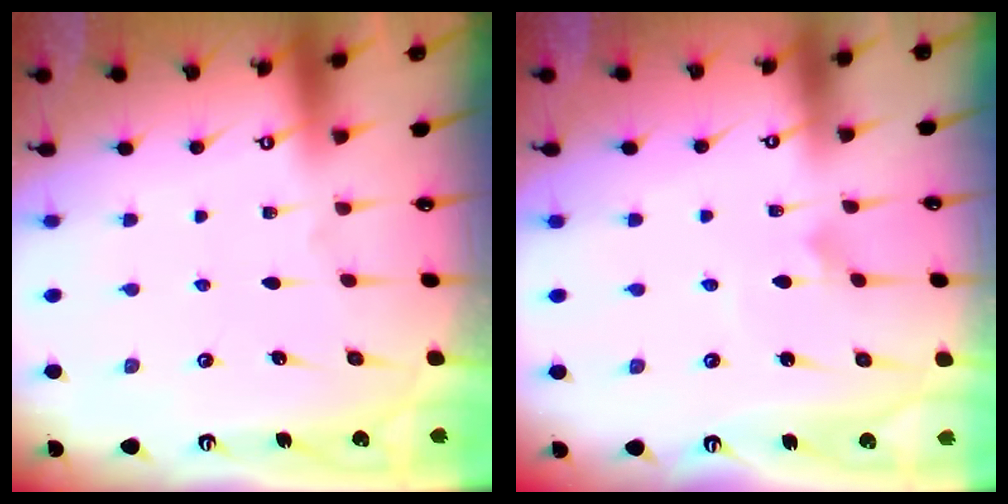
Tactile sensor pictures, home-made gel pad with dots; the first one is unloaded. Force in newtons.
{"total": 2.0, "press": 2.0, "slide": 0.1}